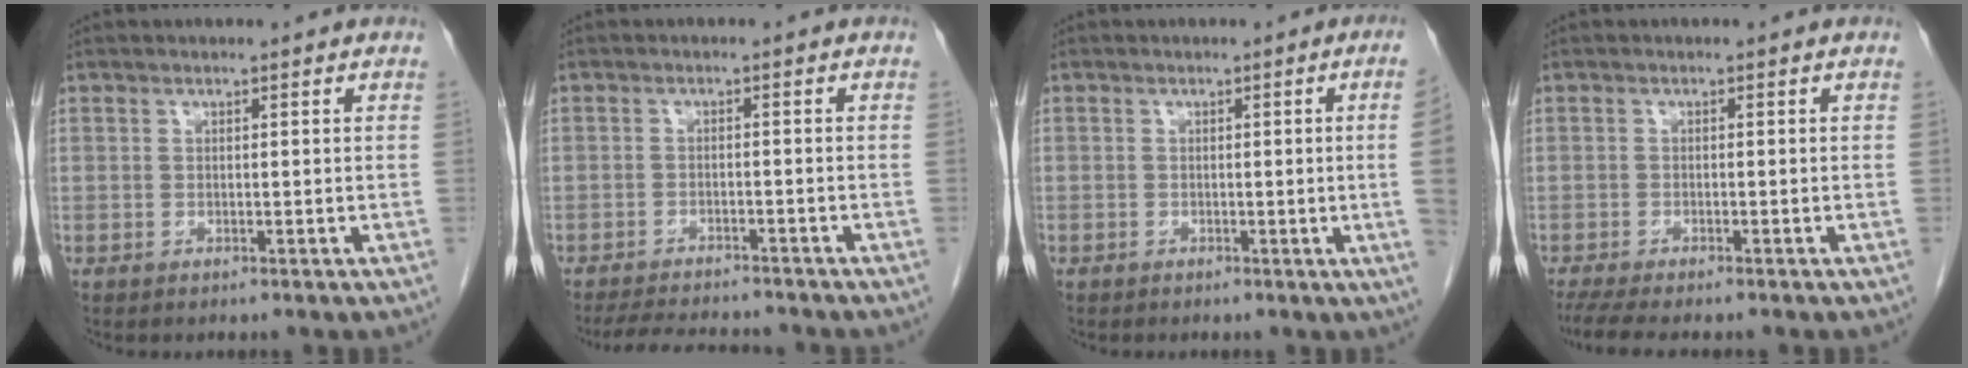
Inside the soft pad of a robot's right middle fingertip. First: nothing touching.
{"total": 8.5, "force": [-8.0, 1.3, 2.7], "torque": [-0.042, -0.005, -0.116]}
{"total": 4.0, "force": [-0.3, -1.5, 3.7], "torque": [-0.036, -0.005, -0.004]}
{"total": 6.3, "force": [-5.2, 0.8, 3.4], "torque": [-0.051, -0.014, -0.081]}